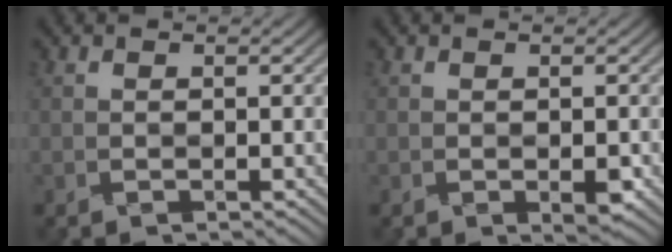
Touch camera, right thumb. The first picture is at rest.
{"total": 1.4, "force": [-0.5, 0.6, 1.2], "torque": [-0.021, -0.003, -0.008]}